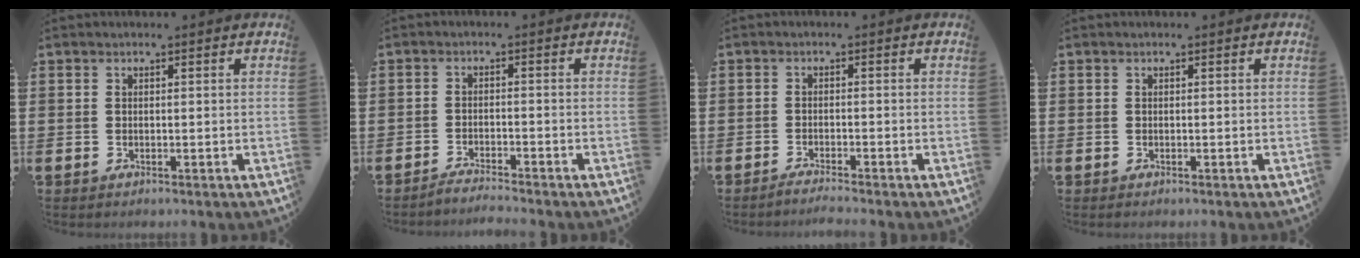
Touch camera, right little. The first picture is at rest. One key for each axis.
{"total": 1.9, "fx": -1.9, "fy": -0.2, "fz": 0.2, "tx": -0.004, "ty": 0.004, "tz": -0.039}
{"total": 1.5, "fx": -1.4, "fy": -0.2, "fz": 0.5, "tx": -0.007, "ty": 0.000, "tz": -0.026}
{"total": 0.0}